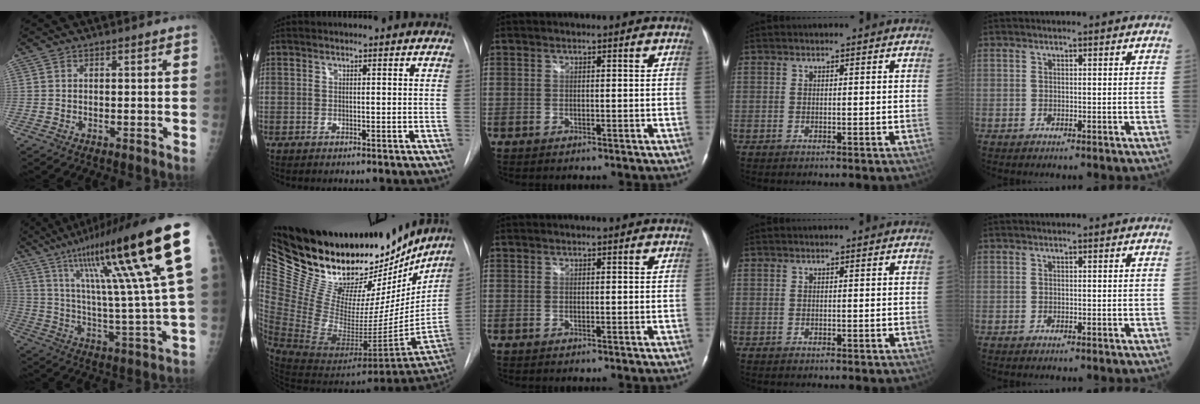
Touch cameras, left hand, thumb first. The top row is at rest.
{"thumb": {"total": 27.8, "force": [13.3, 2.4, 24.3], "torque": [-0.380, -0.027, 0.207]}, "index": {"total": 38.5, "force": [32.3, 14.9, 14.6], "torque": [-0.283, -0.035, 0.486]}}